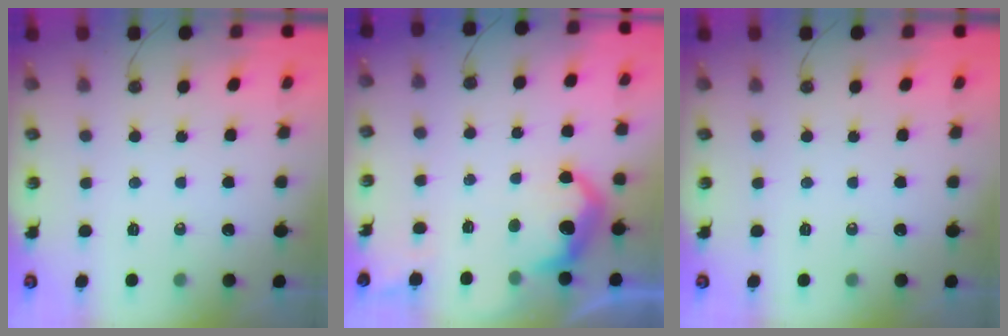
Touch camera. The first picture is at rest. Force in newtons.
{"total": 9.8, "press": 9.8, "slide": 0.7}
{"total": 0.0}